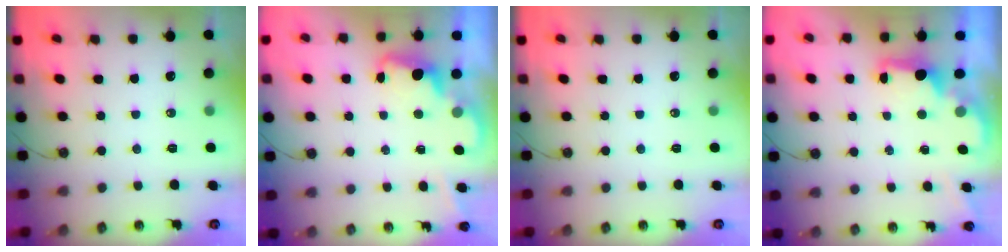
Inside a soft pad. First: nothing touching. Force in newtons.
{"total": 2.3, "press": 2.3, "slide": 0.6}
{"total": 0.0}
{"total": 1.9, "press": 1.7, "slide": 0.7}